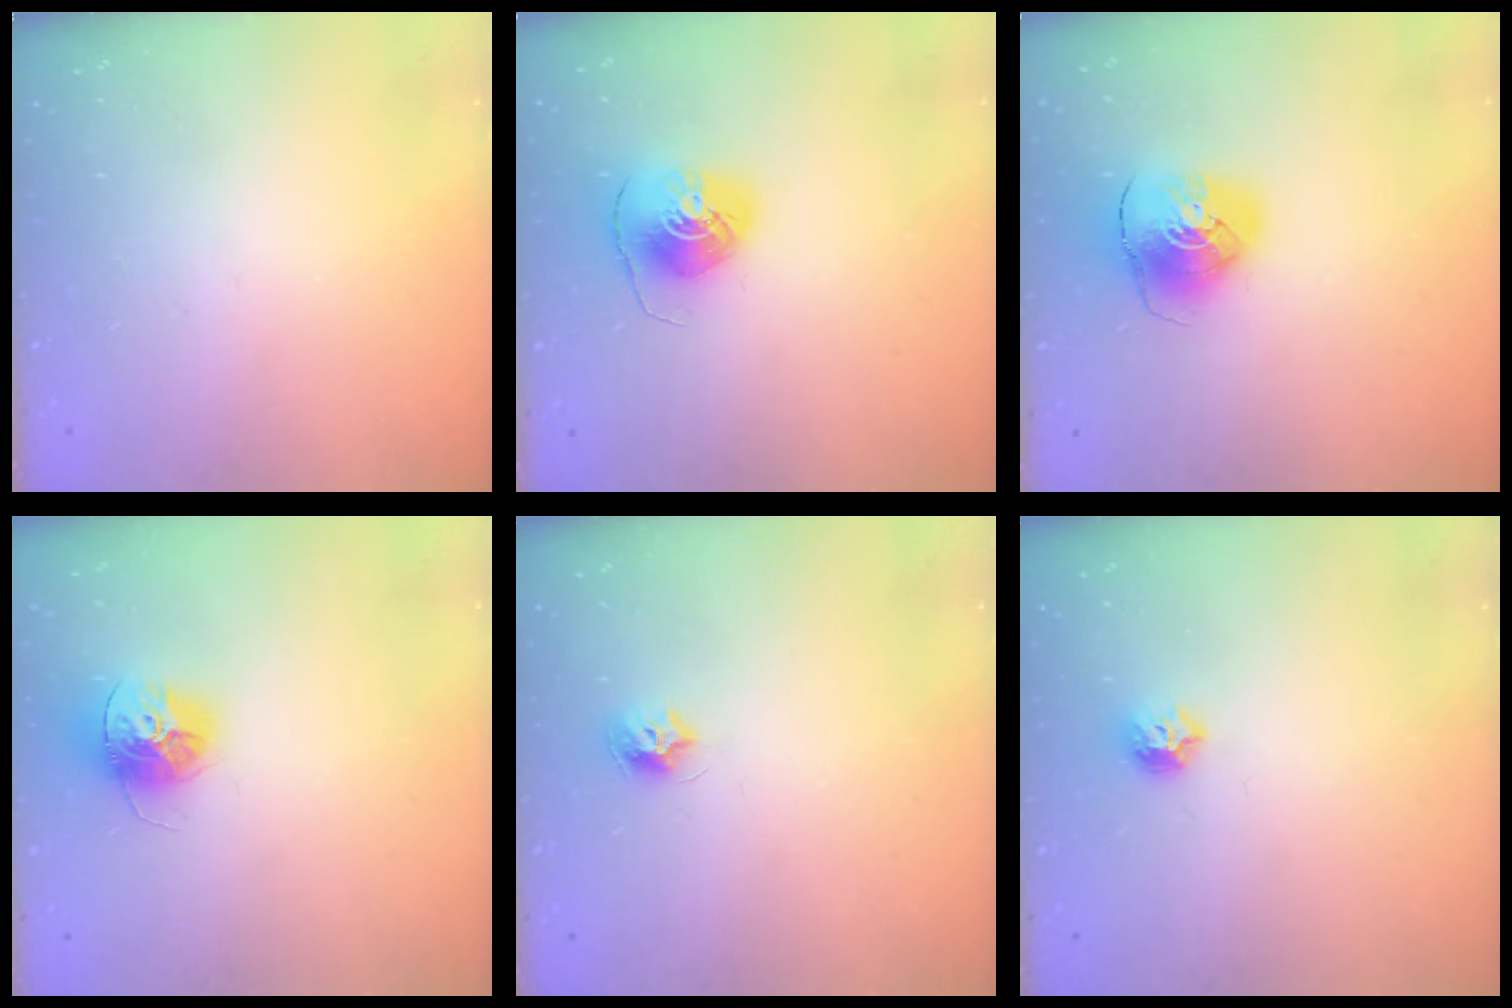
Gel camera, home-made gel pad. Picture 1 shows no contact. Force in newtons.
{"total": 7.6, "press": 7.6, "slide": 0.3}
{"total": 9.7, "press": 9.6, "slide": 1.4}
{"total": 13.1, "press": 13.1, "slide": 0.7}
{"total": 7.1, "press": 7.1, "slide": 0.5}
{"total": 6.0, "press": 5.9, "slide": 0.8}